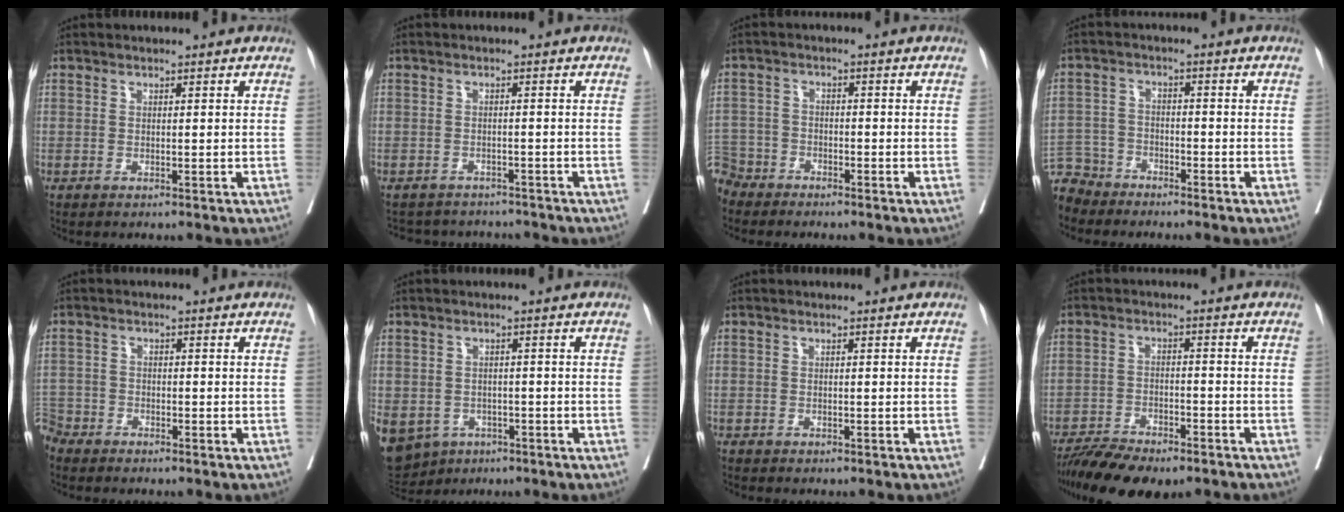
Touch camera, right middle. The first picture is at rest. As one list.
[{"total": 7.2, "force": [-6.9, 1.9, 0.6], "torque": [-0.013, 0.008, -0.088]}, {"total": 6.0, "force": [-5.2, 2.9, -0.5], "torque": [0.007, -0.003, -0.106]}, {"total": 6.6, "force": [-6.1, 2.6, -0.8], "torque": [0.014, 0.001, -0.121]}, {"total": 3.9, "force": [-3.6, 1.5, -0.3], "torque": [0.007, -0.005, -0.076]}, {"total": 14.9, "force": [-7.4, 11.8, 5.5], "torque": [-0.171, -0.007, -0.093]}, {"total": 1.0, "force": [-0.9, 0.4, 0.0], "torque": [-0.008, -0.001, -0.018]}, {"total": 10.8, "force": [-8.8, 2.8, 5.5], "torque": [-0.092, -0.015, -0.143]}]